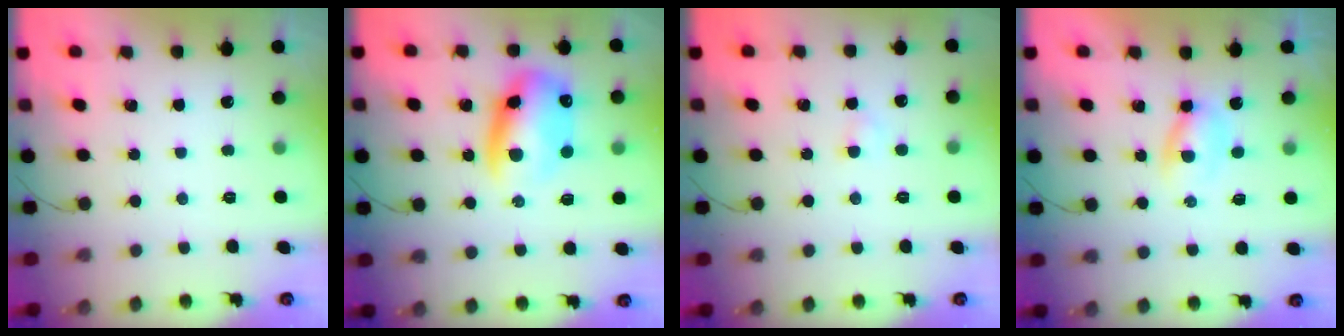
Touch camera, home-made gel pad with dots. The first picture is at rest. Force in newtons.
{"total": 12.4, "press": 11.9, "slide": 3.2}
{"total": 2.3, "press": 2.1, "slide": 0.8}
{"total": 2.2, "press": 2.0, "slide": 1.0}